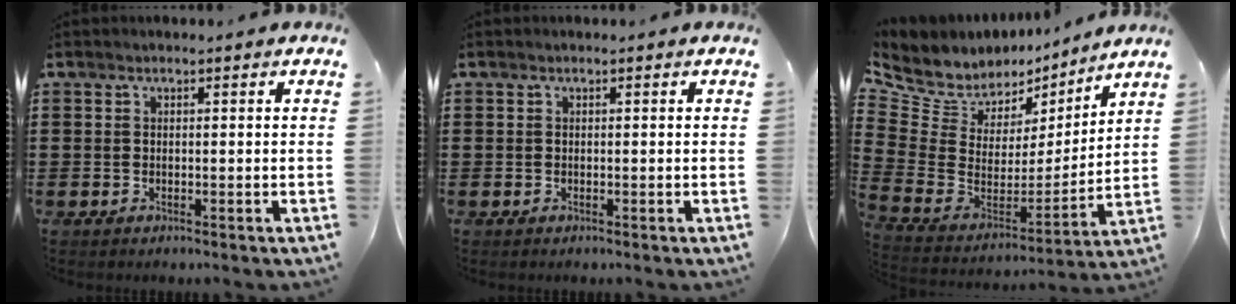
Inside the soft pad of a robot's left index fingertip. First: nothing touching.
{"total": 0.0}
{"total": 7.6, "force": [5.9, 4.6, 1.3], "torque": [-0.080, -0.049, 0.107]}